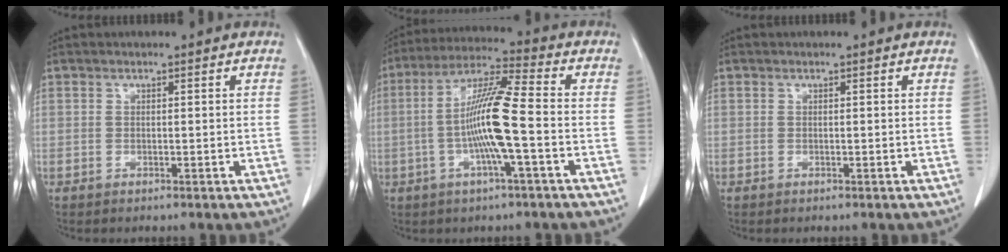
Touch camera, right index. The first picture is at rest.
{"total": 11.2, "force": [-1.7, 0.1, 11.0], "torque": [-0.210, 0.009, -0.039]}
{"total": 0.0}